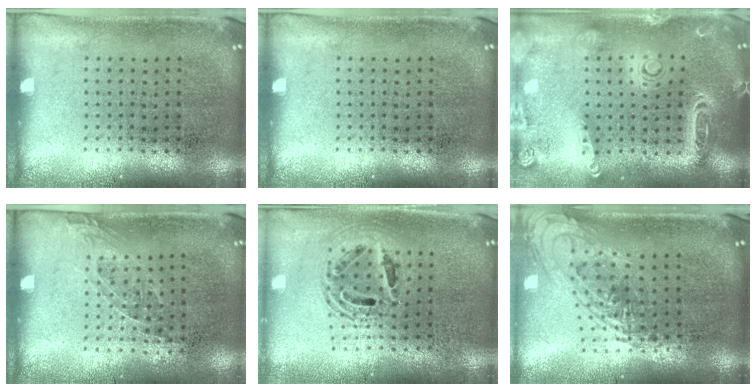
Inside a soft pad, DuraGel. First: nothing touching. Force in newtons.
{"total": 0.0}
{"total": 2.3, "press": 2.1, "slide": 0.9}
{"total": 1.0, "press": 0.8, "slide": 0.6}
{"total": 1.6, "press": 1.4, "slide": 0.9}
{"total": 1.5, "press": 1.3, "slide": 0.7}